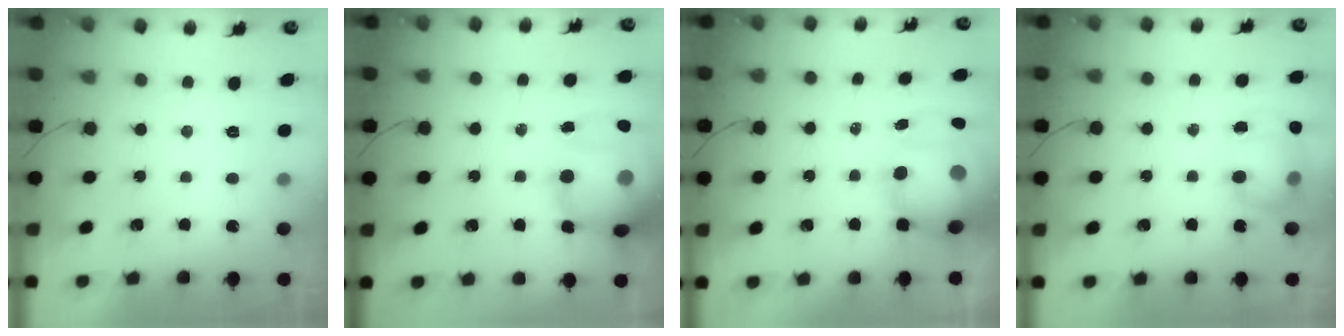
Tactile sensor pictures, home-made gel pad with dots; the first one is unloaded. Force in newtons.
{"total": 21.0, "press": 20.7, "slide": 3.6}
{"total": 15.3, "press": 14.9, "slide": 3.8}
{"total": 11.1, "press": 9.7, "slide": 5.3}